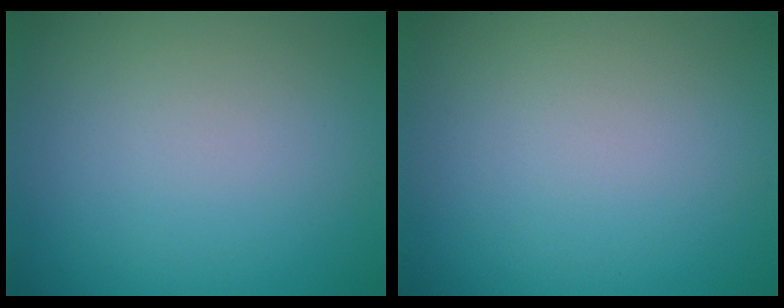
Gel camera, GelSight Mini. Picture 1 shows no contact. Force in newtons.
{"total": 0.0}